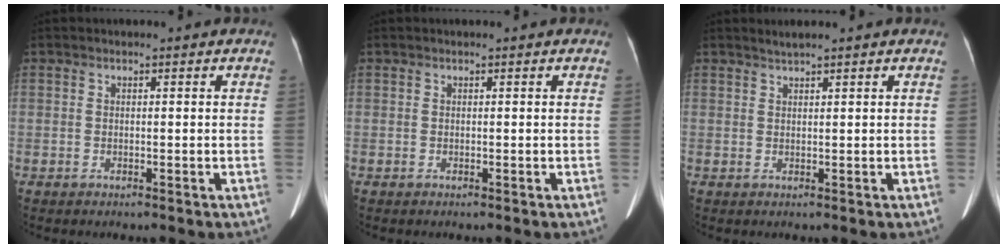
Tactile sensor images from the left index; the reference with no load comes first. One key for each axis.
{"total": 0.0}
{"total": 1.2, "fx": 1.1, "fy": -0.3, "fz": 0.4, "tx": -0.014, "ty": 0.004, "tz": 0.026}